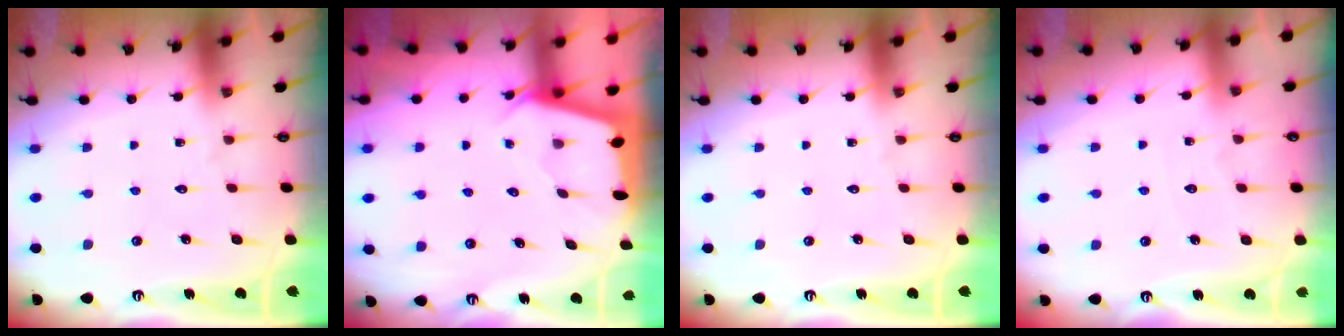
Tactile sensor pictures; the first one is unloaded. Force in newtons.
{"total": 2.1, "press": 2.1, "slide": 0.3}
{"total": 0.0}
{"total": 2.4, "press": 2.4, "slide": 0.3}